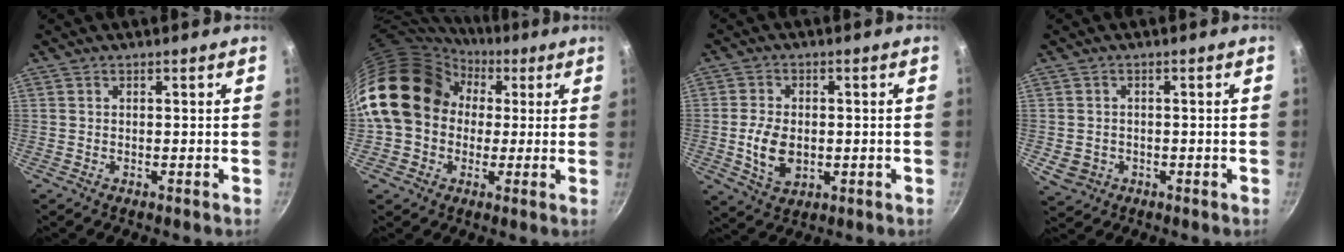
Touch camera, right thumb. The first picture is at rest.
{"total": 18.2, "force": [2.4, 14.9, 10.1], "torque": [-0.154, 0.043, 0.034]}
{"total": 9.1, "force": [-1.1, 6.1, 6.7], "torque": [-0.120, 0.004, -0.017]}
{"total": 4.0, "force": [-0.9, 3.4, 1.9], "torque": [-0.031, 0.008, -0.006]}